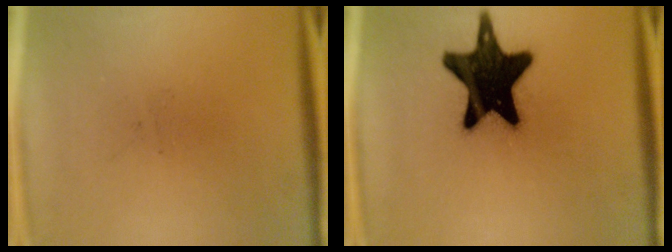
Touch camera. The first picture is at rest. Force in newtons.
{"total": 20.1}